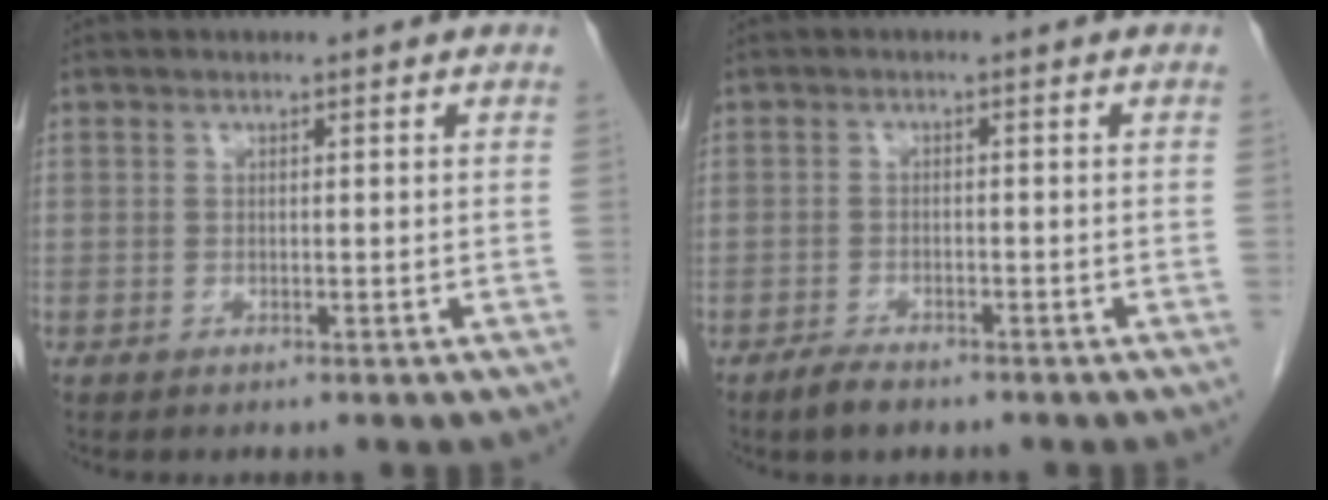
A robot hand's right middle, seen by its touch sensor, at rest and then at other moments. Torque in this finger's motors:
{"motor_torque": [0.39, -0.22, 0.00, 0.02]}